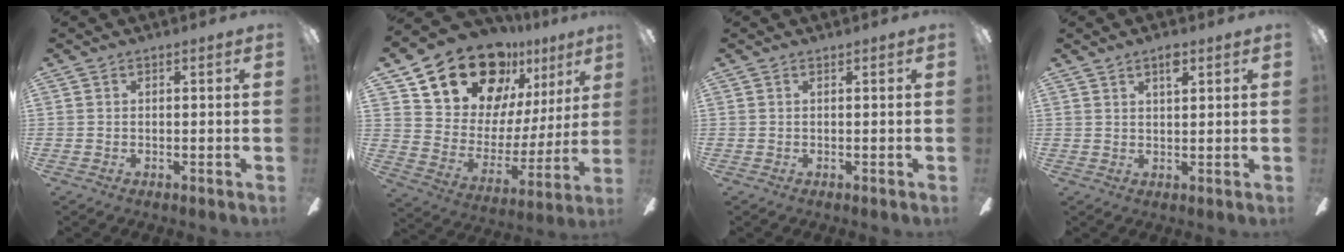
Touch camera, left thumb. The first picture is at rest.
{"total": 19.6, "force": [15.0, 10.2, 7.3], "torque": [-0.145, -0.099, 0.282]}
{"total": 0.0}
{"total": 3.3, "force": [2.2, 1.2, 2.1], "torque": [-0.031, -0.002, 0.035]}